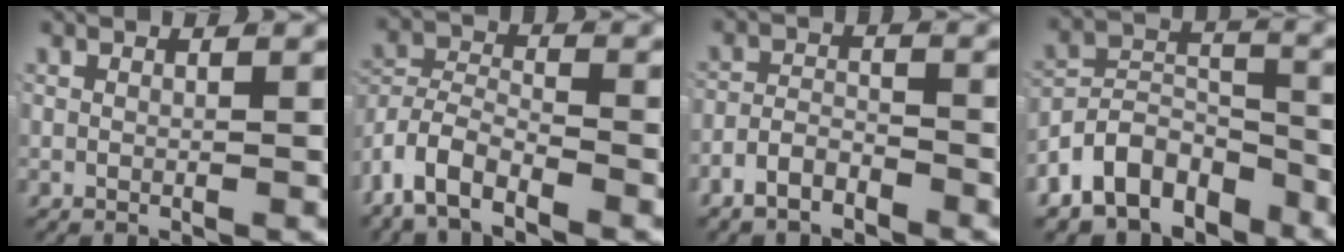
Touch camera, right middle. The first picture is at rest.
{"total": 6.6, "force": [-2.8, 5.1, 3.1], "torque": [-0.080, -0.019, -0.060]}
{"total": 3.4, "force": [-2.7, 1.7, 1.1], "torque": [-0.011, 0.002, -0.055]}
{"total": 8.8, "force": [-5.5, 5.5, 4.0], "torque": [-0.049, -0.014, -0.092]}